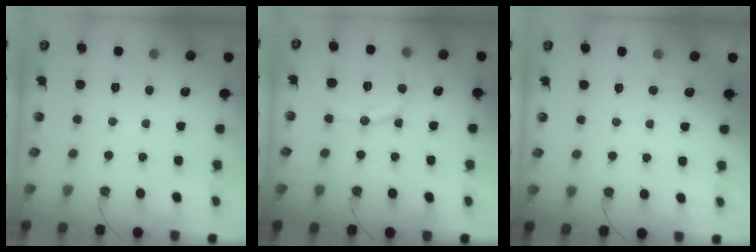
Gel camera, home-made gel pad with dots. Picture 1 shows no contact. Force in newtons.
{"total": 11.5, "press": 11.5, "slide": 1.0}
{"total": 2.6, "press": 2.6, "slide": 0.3}